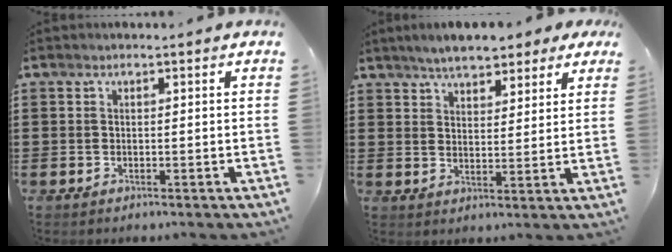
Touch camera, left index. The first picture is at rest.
{"total": 5.2, "force": [4.7, 1.6, 1.7], "torque": [-0.051, -0.001, 0.085]}